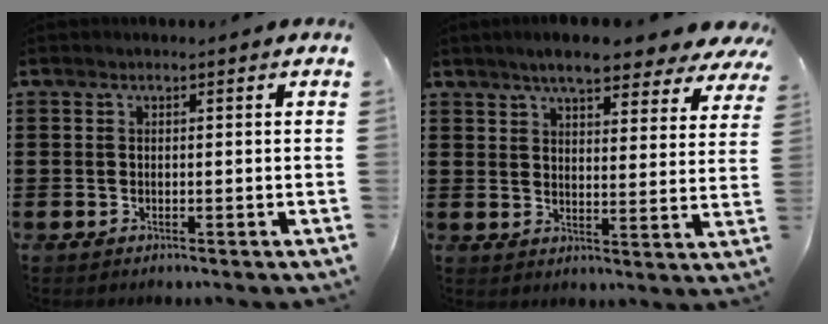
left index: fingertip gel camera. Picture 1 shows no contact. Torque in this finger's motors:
{"motor_torque": [2.14, 0.00, 1.05, 0.21]}